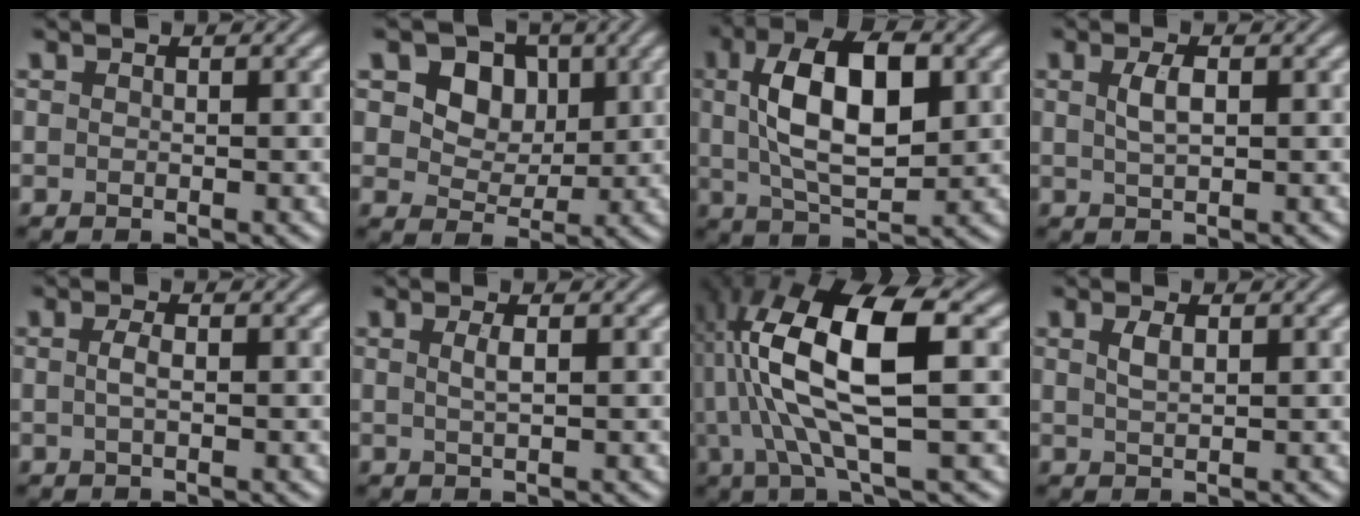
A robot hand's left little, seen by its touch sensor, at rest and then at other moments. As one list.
[{"total": 6.1, "force": [2.3, 4.7, 3.2], "torque": [-0.075, -0.007, 0.043]}, {"total": 9.4, "force": [1.8, 4.4, 8.1], "torque": [-0.147, 0.011, 0.028]}, {"total": 1.9, "force": [0.5, 0.8, 1.7], "torque": [-0.040, 0.002, 0.011]}, {"total": 1.2, "force": [0.0, 0.4, 1.1], "torque": [-0.027, 0.002, 0.000]}, {"total": 1.3, "force": [0.3, 0.4, 1.2], "torque": [-0.023, 0.003, 0.004]}, {"total": 11.2, "force": [1.2, 3.3, 10.6], "torque": [-0.206, 0.008, 0.026]}, {"total": 1.4, "force": [0.6, 0.6, 1.1], "torque": [-0.027, 0.001, 0.015]}]